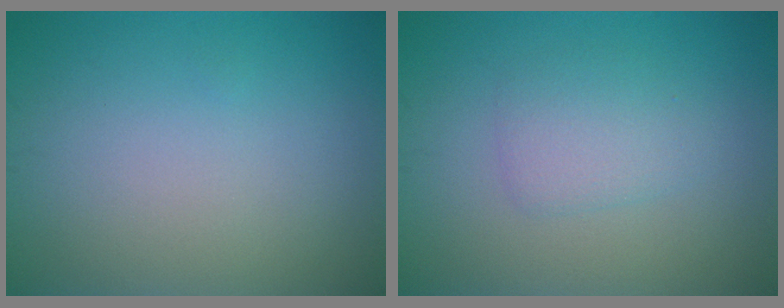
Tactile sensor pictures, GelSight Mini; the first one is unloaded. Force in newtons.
{"total": 2.3, "press": 2.3, "slide": 0.0}